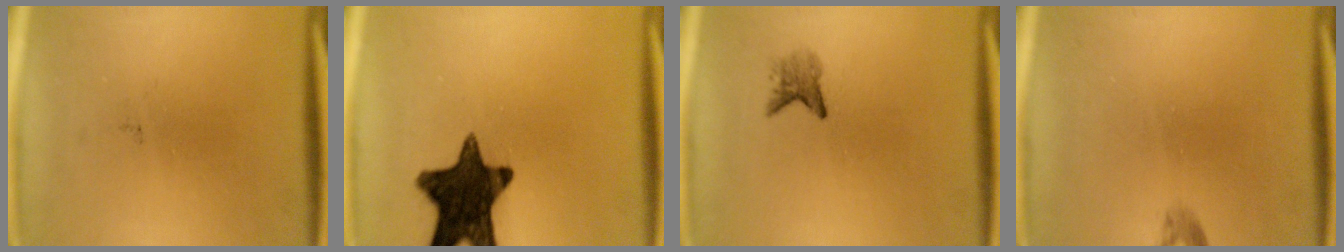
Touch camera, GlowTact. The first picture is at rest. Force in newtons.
{"total": 15.2}
{"total": 2.0}
{"total": 0.9}